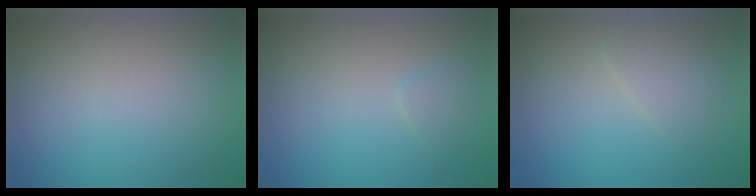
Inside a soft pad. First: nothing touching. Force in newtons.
{"total": 0.9, "press": 0.9, "slide": 0.1}
{"total": 2.1, "press": 2.1, "slide": 0.0}